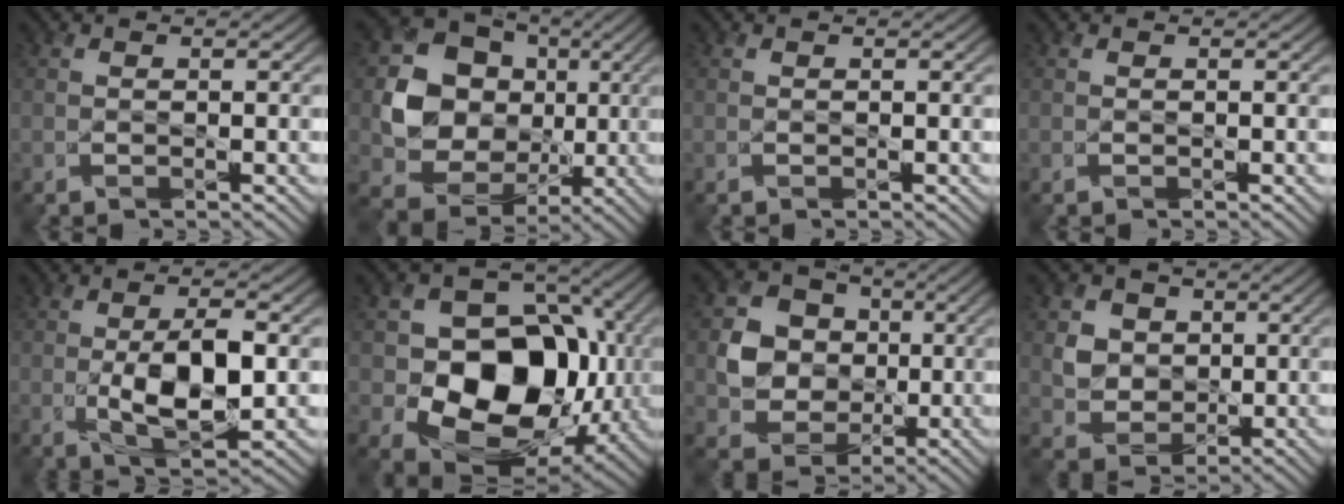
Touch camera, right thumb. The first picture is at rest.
{"total": 12.4, "force": [0.9, 10.8, 5.9], "torque": [-0.137, -0.015, 0.012]}
{"total": 0.0}
{"total": 0.0}
{"total": 7.8, "force": [-0.7, 3.1, 7.1], "torque": [-0.133, -0.008, -0.006]}
{"total": 15.8, "force": [-1.5, 12.0, 10.1], "torque": [-0.151, -0.026, -0.027]}
{"total": 7.5, "force": [0.3, 6.8, 3.3], "torque": [-0.076, 0.003, -0.002]}
{"total": 5.1, "force": [1.4, 4.5, 1.8], "torque": [-0.065, -0.008, 0.021]}